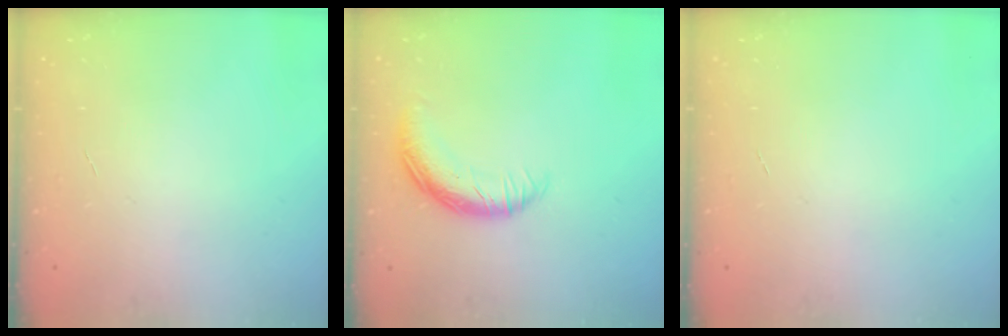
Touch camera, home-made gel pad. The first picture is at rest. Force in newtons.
{"total": 12.8, "press": 12.8, "slide": 0.9}
{"total": 0.0}